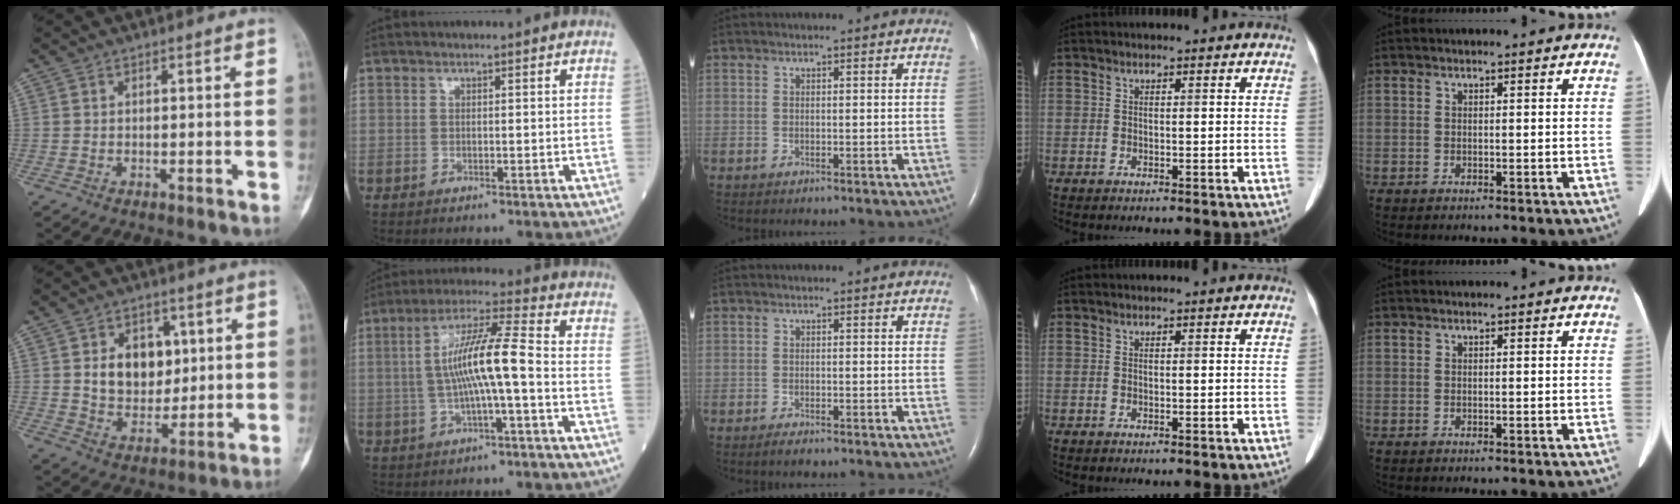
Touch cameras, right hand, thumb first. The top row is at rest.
{"thumb": {"total": 10.9, "force": [2.5, 8.1, 6.8], "torque": [-0.060, -0.013, 0.051]}, "index": {"total": 10.0, "force": [-1.0, 0.4, 9.9], "torque": [-0.184, 0.017, -0.024]}, "middle": {"total": 1.2, "force": [-1.0, 0.2, 0.7], "torque": [-0.017, -0.003, -0.016]}}